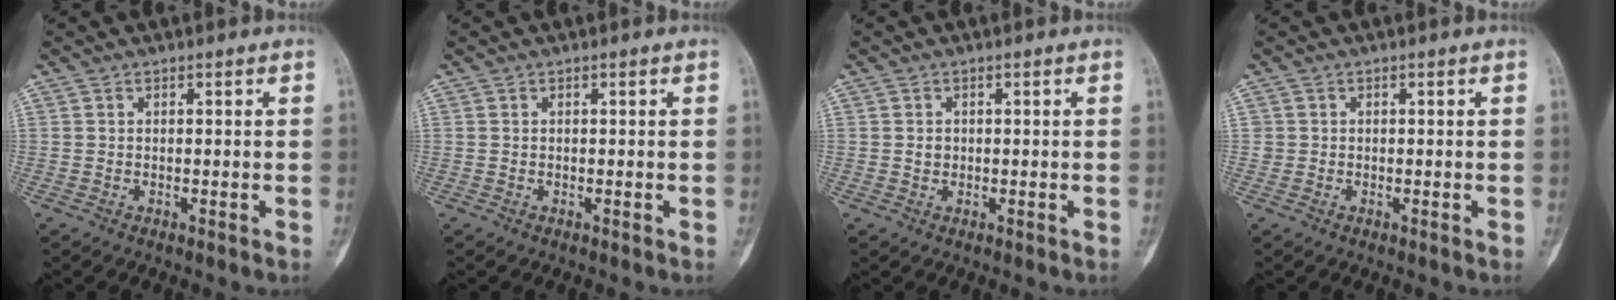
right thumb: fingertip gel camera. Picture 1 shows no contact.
{"total": 0.0}
{"total": 1.2, "force": [0.0, 1.1, 0.6], "torque": [-0.007, 0.003, 0.002]}
{"total": 0.9, "force": [0.1, 0.9, 0.0], "torque": [0.008, 0.004, 0.001]}